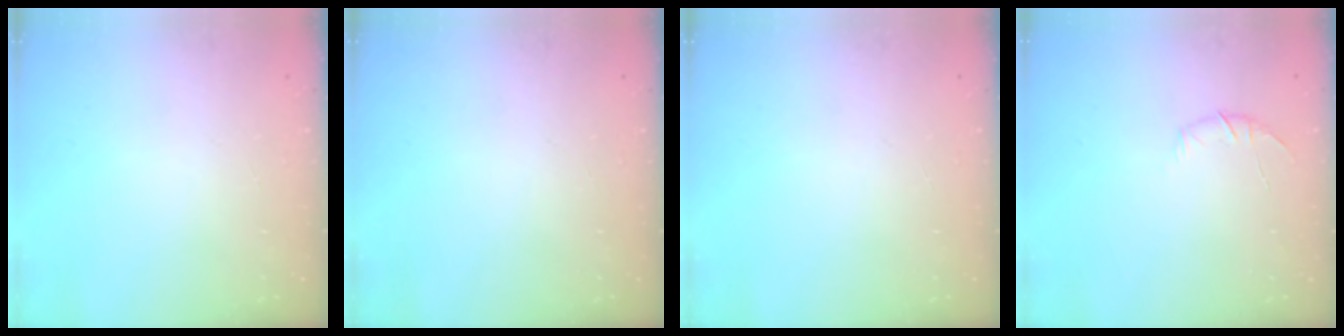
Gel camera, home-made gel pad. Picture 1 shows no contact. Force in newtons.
{"total": 0.0}
{"total": 0.0}
{"total": 6.0, "press": 5.8, "slide": 1.5}